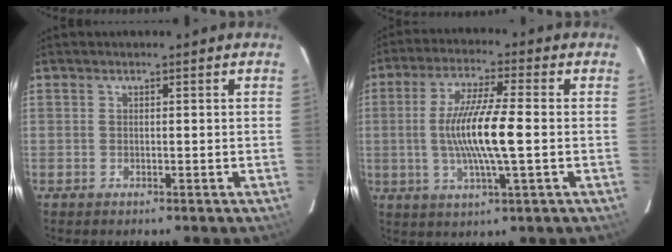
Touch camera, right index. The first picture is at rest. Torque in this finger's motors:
{"motor_torque": [1.37, -0.63, 0.97, 0.21]}